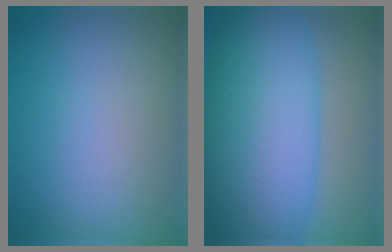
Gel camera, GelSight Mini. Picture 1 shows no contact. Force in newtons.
{"total": 12.4, "press": 12.4, "slide": 0.2}